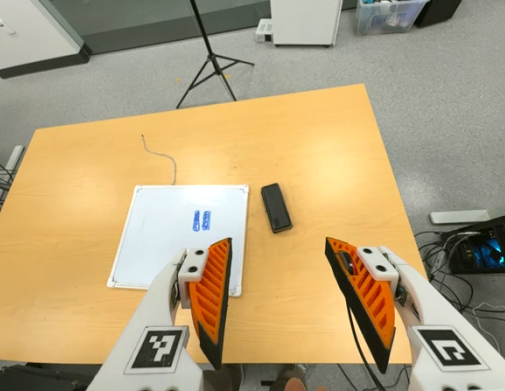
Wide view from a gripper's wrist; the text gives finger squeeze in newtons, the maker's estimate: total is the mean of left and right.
{"total": 0.0}